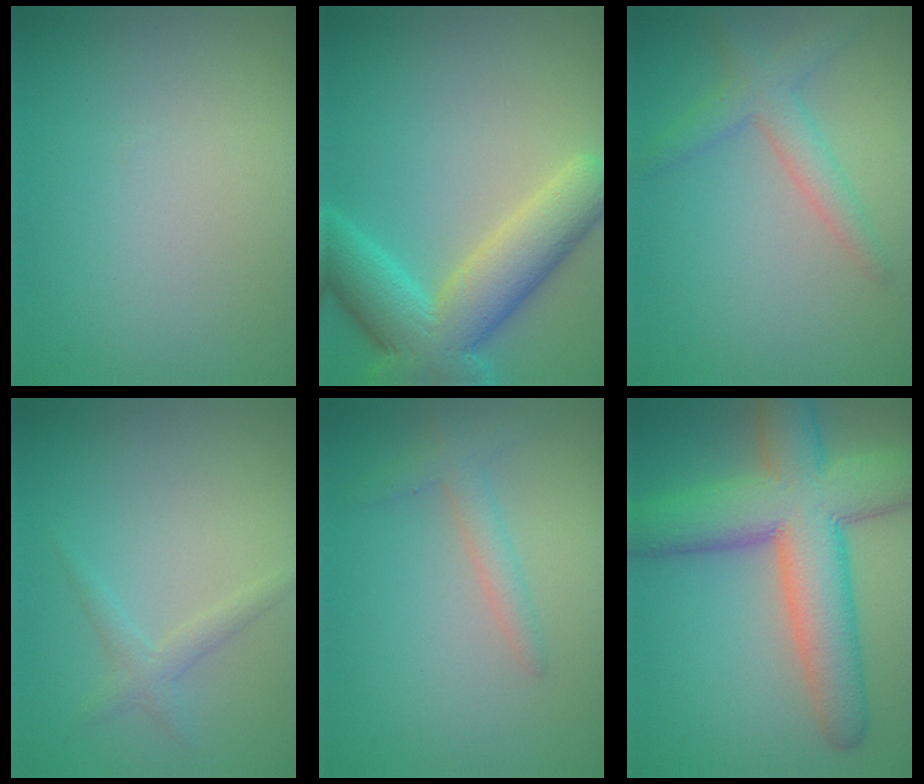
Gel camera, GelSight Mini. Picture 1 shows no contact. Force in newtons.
{"total": 8.8, "press": 8.8, "slide": 0.5}
{"total": 2.9, "press": 2.9, "slide": 0.1}
{"total": 1.5, "press": 1.5, "slide": 0.1}
{"total": 2.0, "press": 2.0, "slide": 0.1}
{"total": 11.2, "press": 11.2, "slide": 0.6}